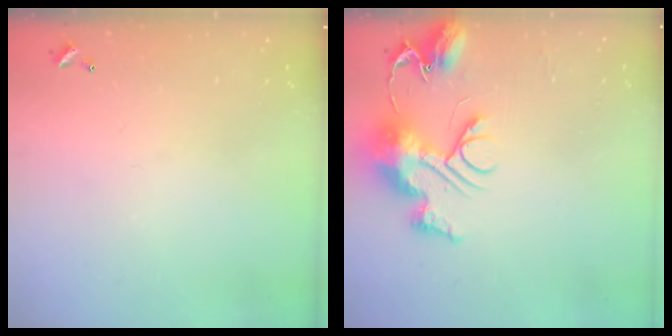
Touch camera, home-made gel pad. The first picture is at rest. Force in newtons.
{"total": 12.5, "press": 12.4, "slide": 1.2}